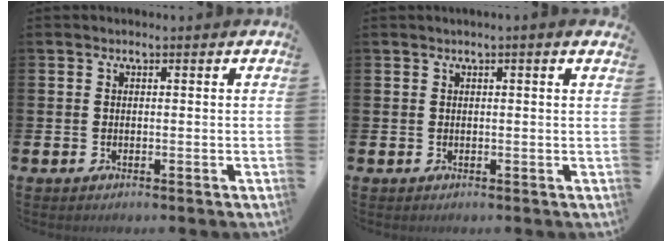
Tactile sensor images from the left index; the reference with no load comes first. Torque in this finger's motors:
{"motor_torque": [0.93, -1.12, 0.47, 0.10]}